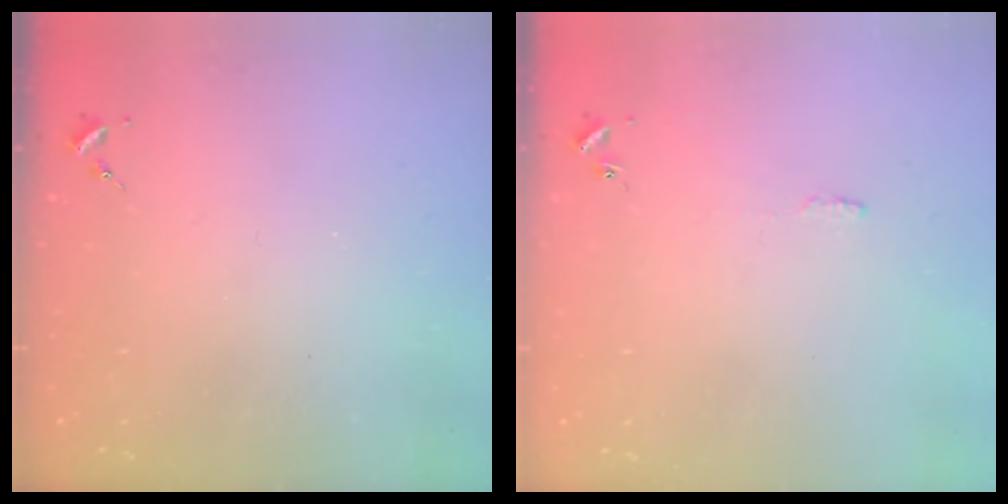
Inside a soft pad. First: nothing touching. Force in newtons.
{"total": 3.8, "press": 3.8, "slide": 0.4}